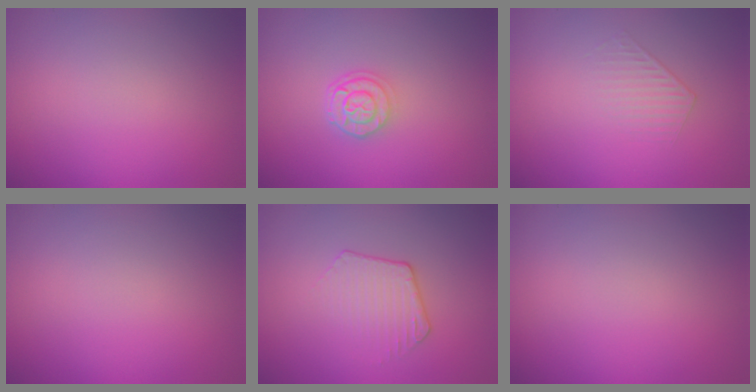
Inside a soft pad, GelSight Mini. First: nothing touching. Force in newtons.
{"total": 2.6, "press": 2.1, "slide": 1.5}
{"total": 1.0, "press": 0.4, "slide": 0.9}
{"total": 0.0}
{"total": 2.1, "press": 1.5, "slide": 1.4}
{"total": 0.0}